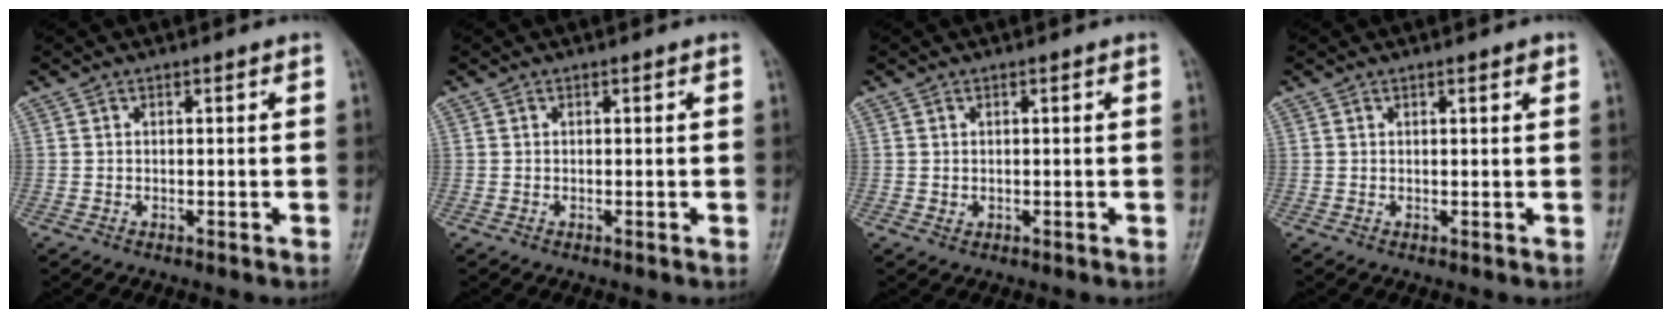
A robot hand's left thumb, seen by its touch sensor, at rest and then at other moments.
{"total": 0.0}
{"total": 1.0, "force": [0.2, 0.7, 0.6], "torque": [-0.008, -0.002, 0.008]}
{"total": 1.6, "force": [1.0, 0.4, 1.2], "torque": [-0.015, -0.002, 0.012]}